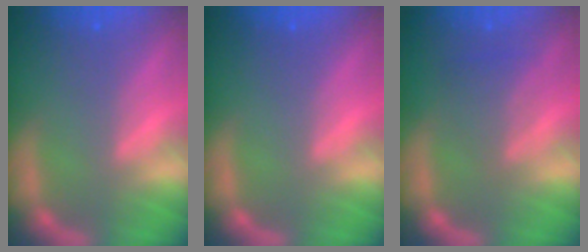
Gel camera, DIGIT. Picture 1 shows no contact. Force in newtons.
{"total": 0.0}
{"total": 3.0}